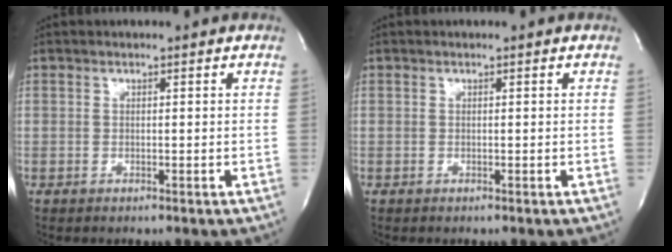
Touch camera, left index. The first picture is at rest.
{"total": 0.0}